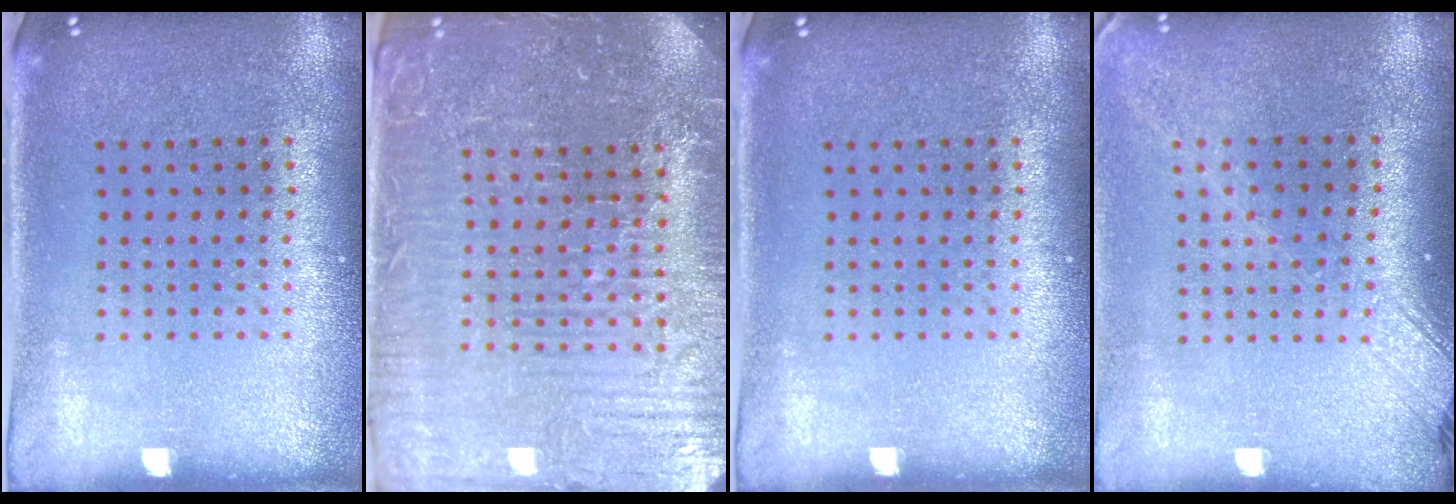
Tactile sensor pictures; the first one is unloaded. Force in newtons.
{"total": 4.8, "press": 4.6, "slide": 1.5}
{"total": 0.0}
{"total": 2.1, "press": 1.6, "slide": 1.4}